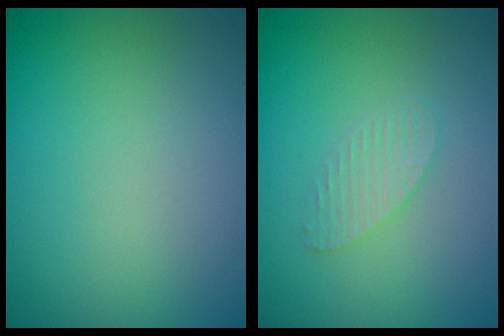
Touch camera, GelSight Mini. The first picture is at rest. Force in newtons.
{"total": 1.6, "press": 1.6, "slide": 0.1}